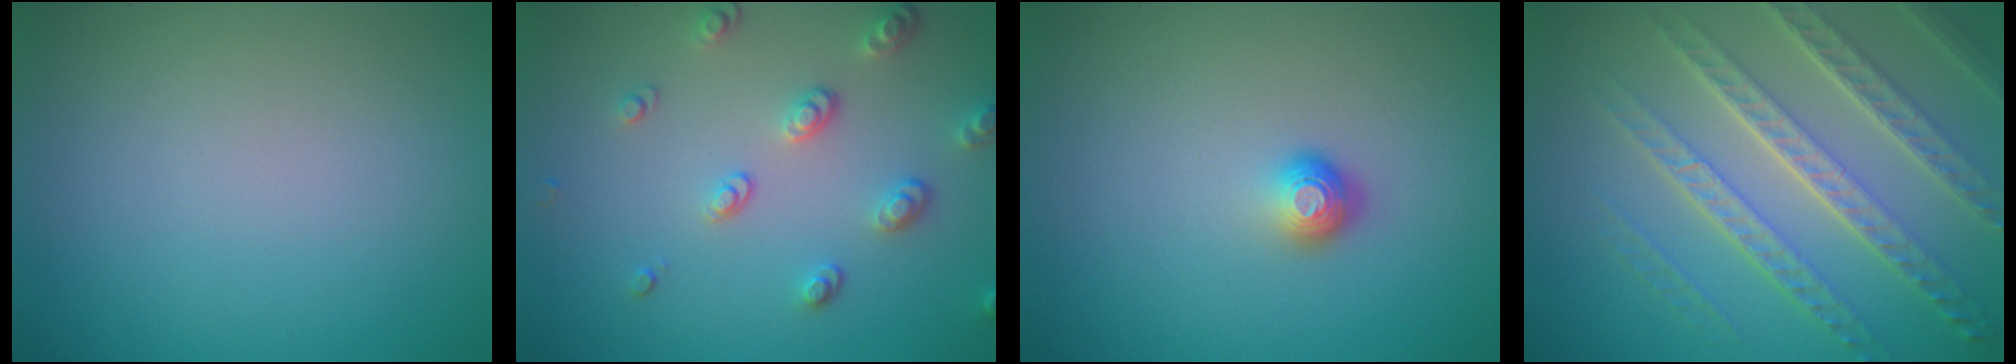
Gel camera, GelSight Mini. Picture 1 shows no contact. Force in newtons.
{"total": 2.9, "press": 2.6, "slide": 1.3}
{"total": 1.7, "press": 1.2, "slide": 1.3}
{"total": 7.3, "press": 5.3, "slide": 5.1}